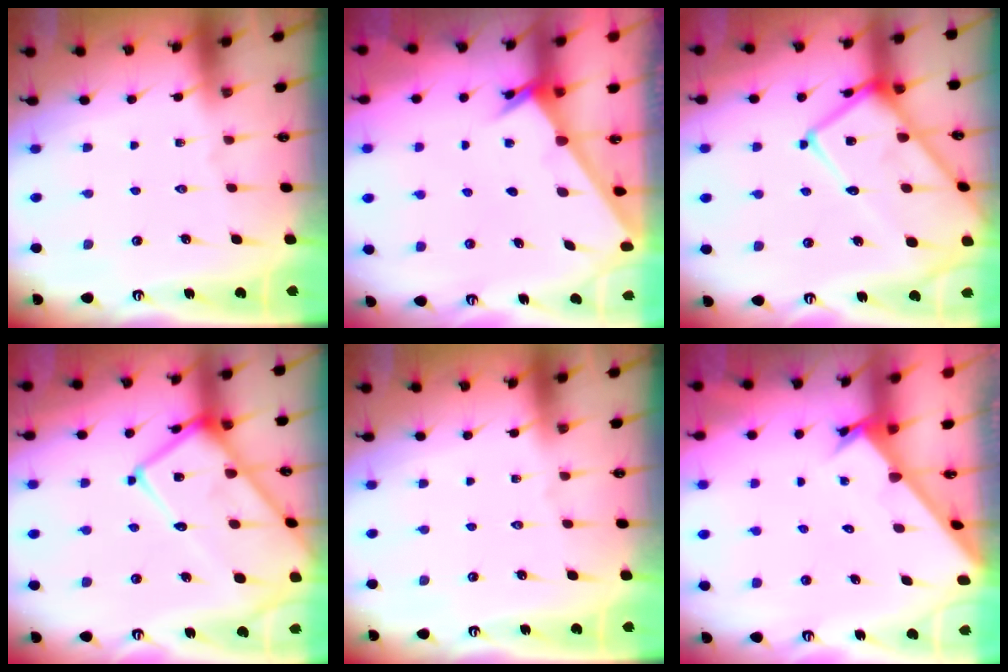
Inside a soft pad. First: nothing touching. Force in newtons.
{"total": 2.6, "press": 2.6, "slide": 0.2}
{"total": 20.7, "press": 20.6, "slide": 1.7}
{"total": 20.7, "press": 20.6, "slide": 1.7}
{"total": 0.0}
{"total": 2.5, "press": 2.5, "slide": 0.1}